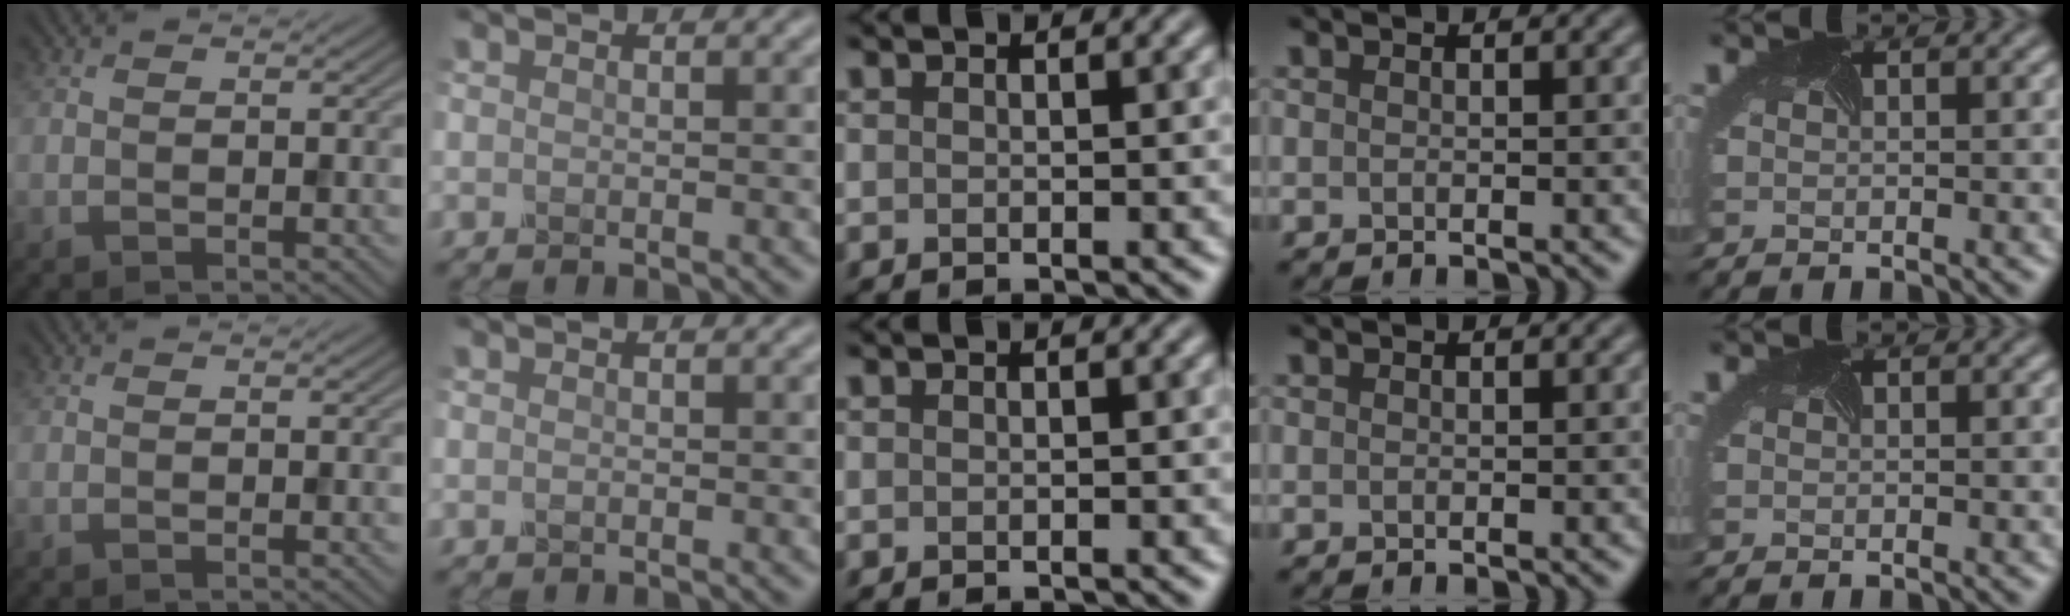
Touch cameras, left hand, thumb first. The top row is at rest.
{}